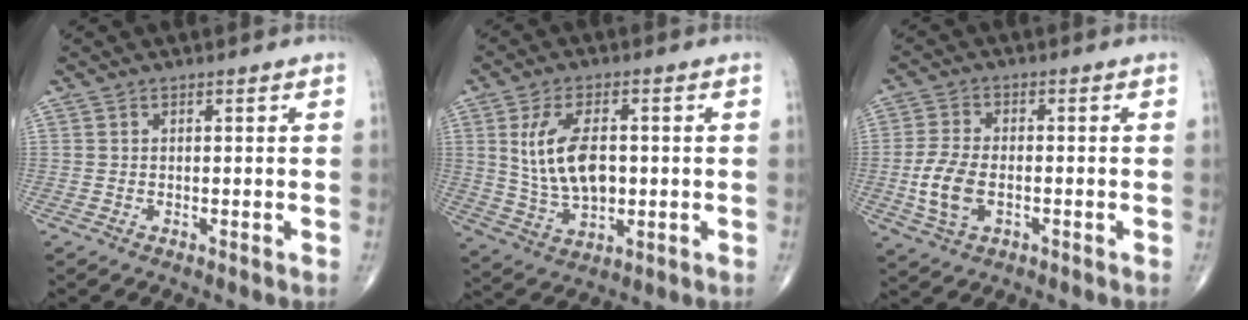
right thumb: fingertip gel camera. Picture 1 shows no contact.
{"total": 11.7, "force": [1.4, 6.5, 9.7], "torque": [-0.176, -0.006, 0.035]}
{"total": 7.7, "force": [-1.7, 4.4, 6.1], "torque": [-0.129, 0.006, -0.031]}